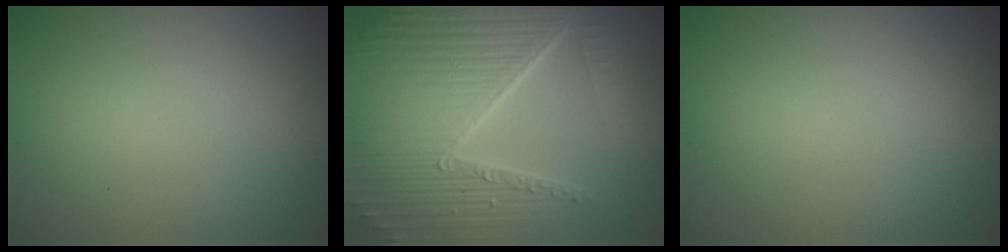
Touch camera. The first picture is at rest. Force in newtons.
{"total": 10.1, "press": 6.3, "slide": 7.8}
{"total": 0.0}